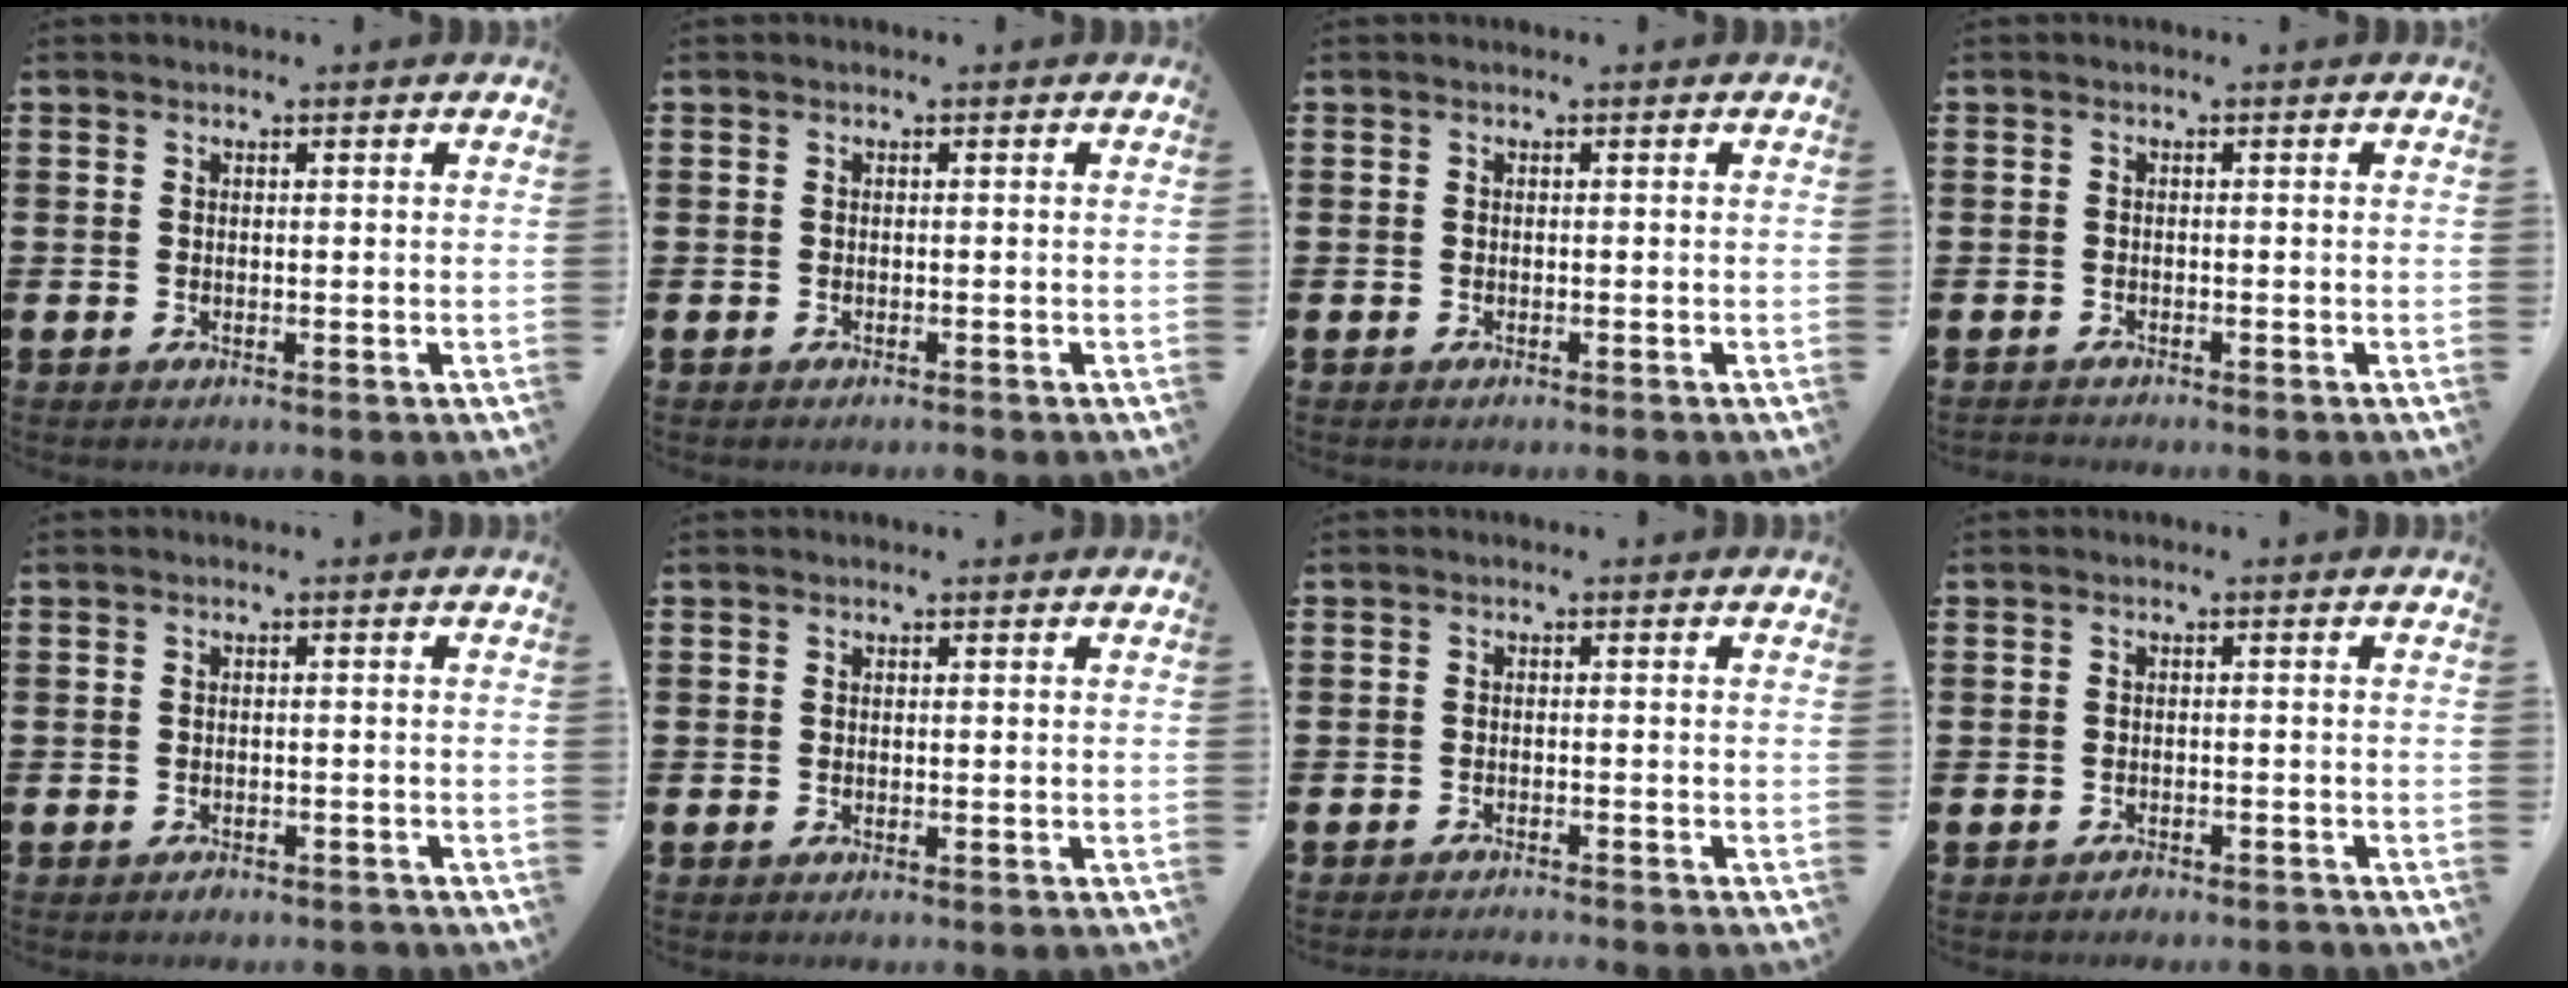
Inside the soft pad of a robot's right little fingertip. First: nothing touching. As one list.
[{"total": 0.0}, {"total": 0.0}, {"total": 0.5, "force": [-0.5, 0.1, 0.0], "torque": [-0.001, -0.002, -0.011]}, {"total": 0.6, "force": [-0.5, 0.3, 0.0], "torque": [-0.004, 0.001, -0.011]}, {"total": 0.0}, {"total": 1.0, "force": [-1.0, -0.2, -0.1], "torque": [0.001, 0.001, -0.021]}, {"total": 0.8, "force": [-0.8, 0.1, -0.1], "torque": [-0.004, 0.002, -0.017]}]